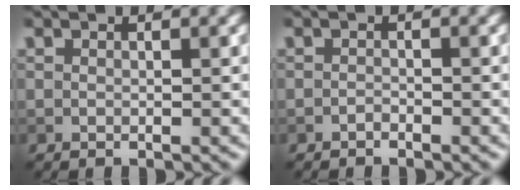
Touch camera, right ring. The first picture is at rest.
{"total": 0.6, "force": [-0.6, 0.2, 0.2], "torque": [-0.003, 0.001, -0.012]}